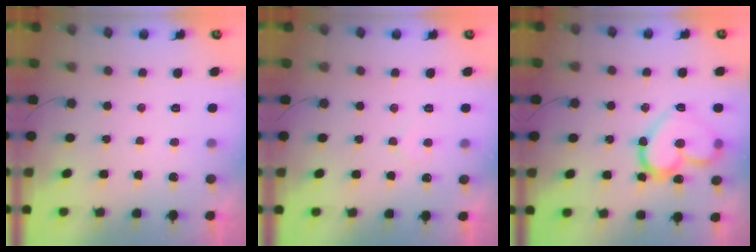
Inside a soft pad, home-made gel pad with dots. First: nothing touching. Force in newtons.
{"total": 3.6, "press": 3.6, "slide": 0.3}
{"total": 17.5, "press": 17.4, "slide": 1.4}